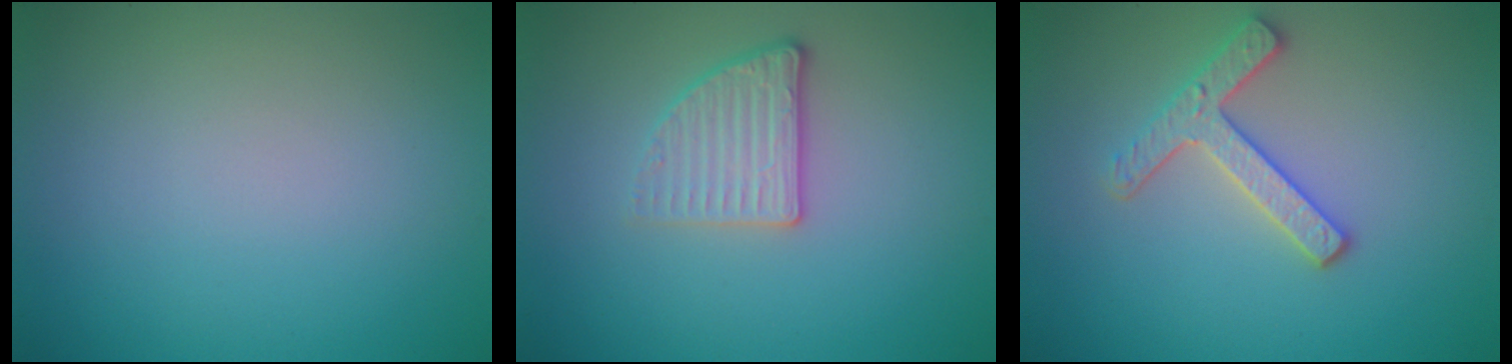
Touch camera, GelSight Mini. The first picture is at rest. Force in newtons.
{"total": 2.7, "press": 2.4, "slide": 1.1}
{"total": 2.8, "press": 2.7, "slide": 0.9}